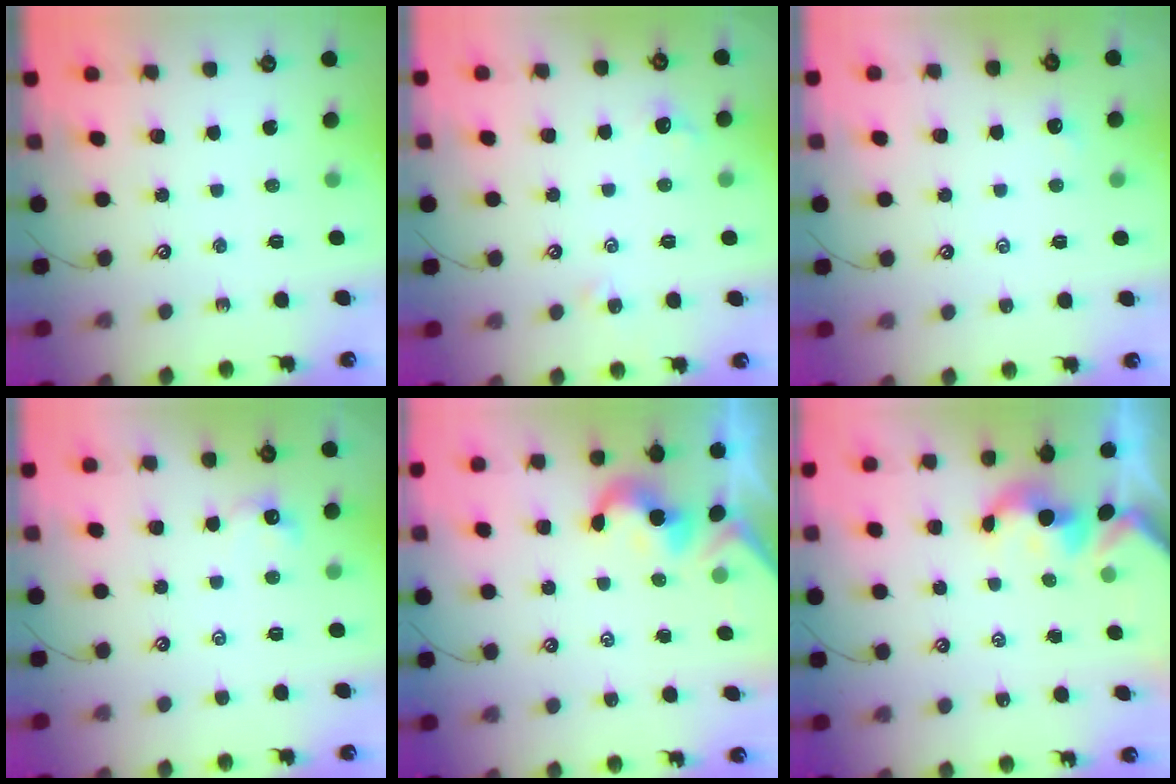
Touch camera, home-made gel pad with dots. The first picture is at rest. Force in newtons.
{"total": 2.9, "press": 2.9, "slide": 0.7}
{"total": 0.0}
{"total": 1.3, "press": 1.2, "slide": 0.4}
{"total": 2.0, "press": 1.9, "slide": 0.5}
{"total": 1.8, "press": 1.8, "slide": 0.2}